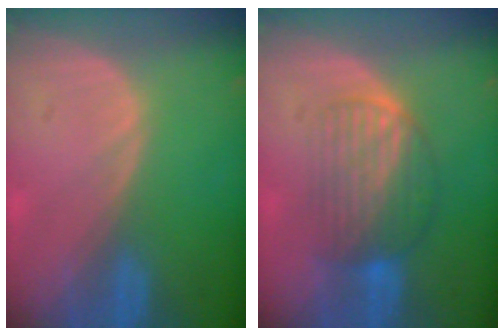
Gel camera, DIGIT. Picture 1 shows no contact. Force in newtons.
{"total": 6.8, "press": 6.5, "slide": 2.0}